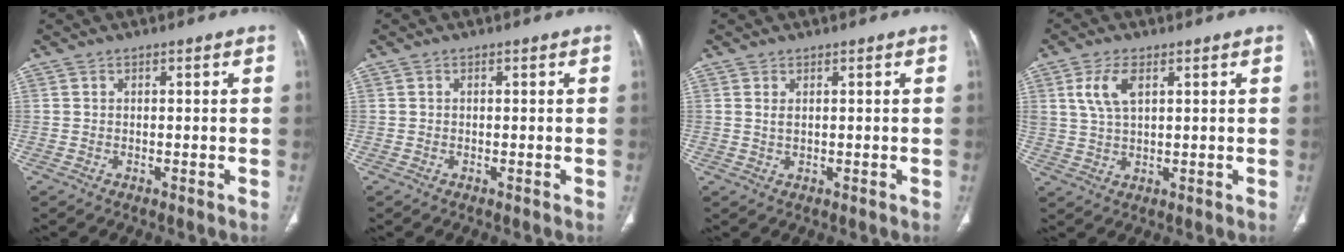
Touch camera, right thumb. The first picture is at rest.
{"total": 0.0}
{"total": 1.2, "force": [0.5, 0.5, 1.0], "torque": [-0.021, 0.000, 0.015]}
{"total": 6.1, "force": [2.4, 3.0, 4.8], "torque": [-0.102, -0.004, 0.053]}